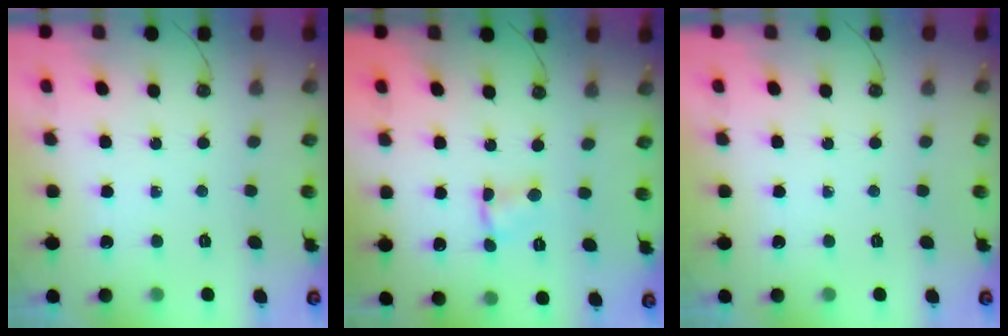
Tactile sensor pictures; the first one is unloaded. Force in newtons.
{"total": 1.5, "press": 1.4, "slide": 0.2}
{"total": 0.0}